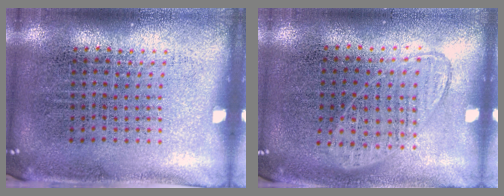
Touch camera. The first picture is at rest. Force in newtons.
{"total": 1.0, "press": 0.9, "slide": 0.4}